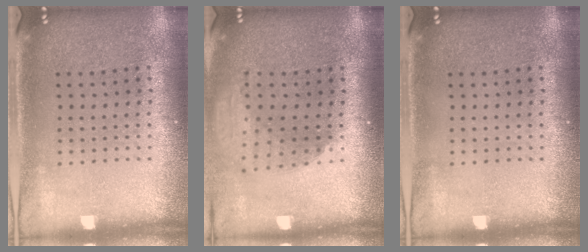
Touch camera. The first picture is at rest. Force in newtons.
{"total": 1.9, "press": 1.5, "slide": 1.2}
{"total": 0.0}